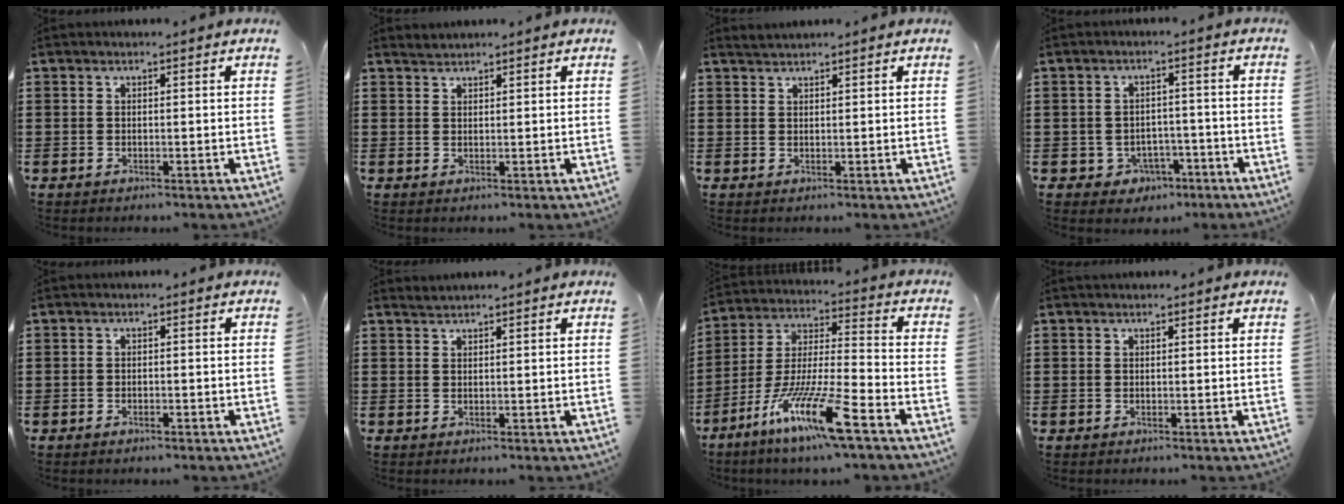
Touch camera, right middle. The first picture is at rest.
{"total": 0.9, "force": [0.9, -0.1, -0.3], "torque": [0.003, -0.002, 0.018]}
{"total": 1.1, "force": [1.1, -0.2, -0.1], "torque": [-0.001, -0.002, 0.021]}
{"total": 2.7, "force": [-2.0, 1.8, 0.5], "torque": [-0.018, 0.004, -0.044]}
{"total": 0.7, "force": [-0.6, 0.2, 0.3], "torque": [-0.008, -0.004, -0.011]}
{"total": 1.0, "force": [0.9, -0.2, -0.1], "torque": [0.000, -0.002, 0.019]}
{"total": 12.9, "force": [-8.8, 0.5, 9.5], "torque": [-0.198, -0.005, -0.171]}
{"total": 0.0}